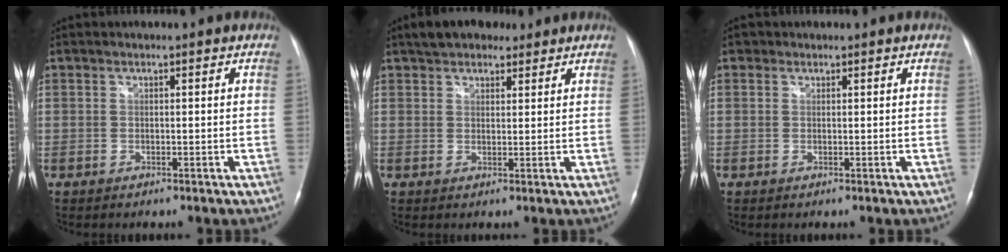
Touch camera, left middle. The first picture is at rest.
{"total": 7.0, "force": [5.4, 3.3, 3.0], "torque": [-0.041, 0.022, 0.088]}
{"total": 0.8, "force": [0.4, 0.7, 0.0], "torque": [0.004, 0.002, 0.003]}